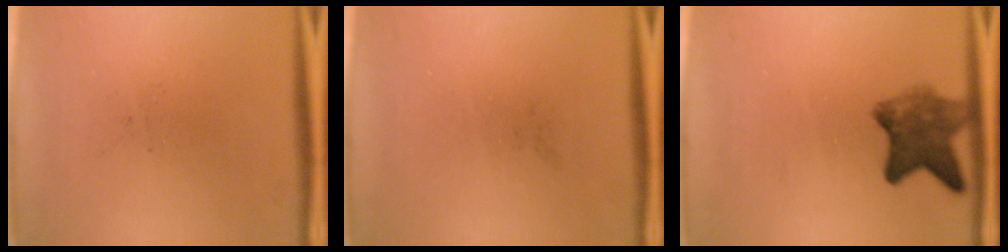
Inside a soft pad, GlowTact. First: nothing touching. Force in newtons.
{"total": 0.0}
{"total": 6.2}